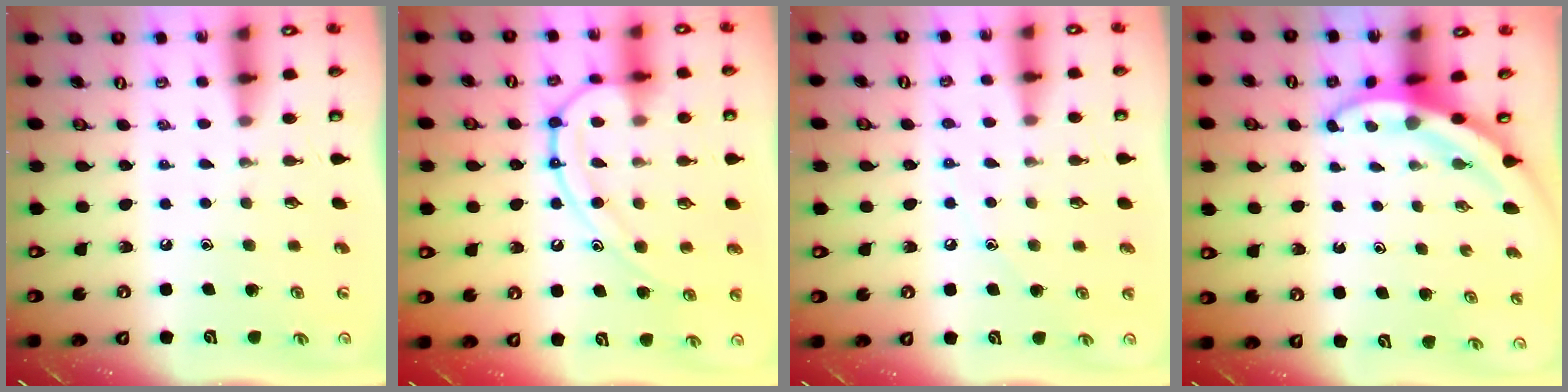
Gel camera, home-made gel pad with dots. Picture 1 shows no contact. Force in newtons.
{"total": 12.7, "press": 12.7, "slide": 0.9}
{"total": 5.0, "press": 4.9, "slide": 0.6}
{"total": 3.9, "press": 3.9, "slide": 0.5}